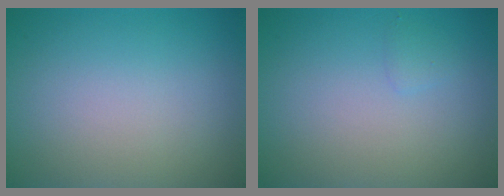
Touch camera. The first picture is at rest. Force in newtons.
{"total": 0.7, "press": 0.7, "slide": 0.0}